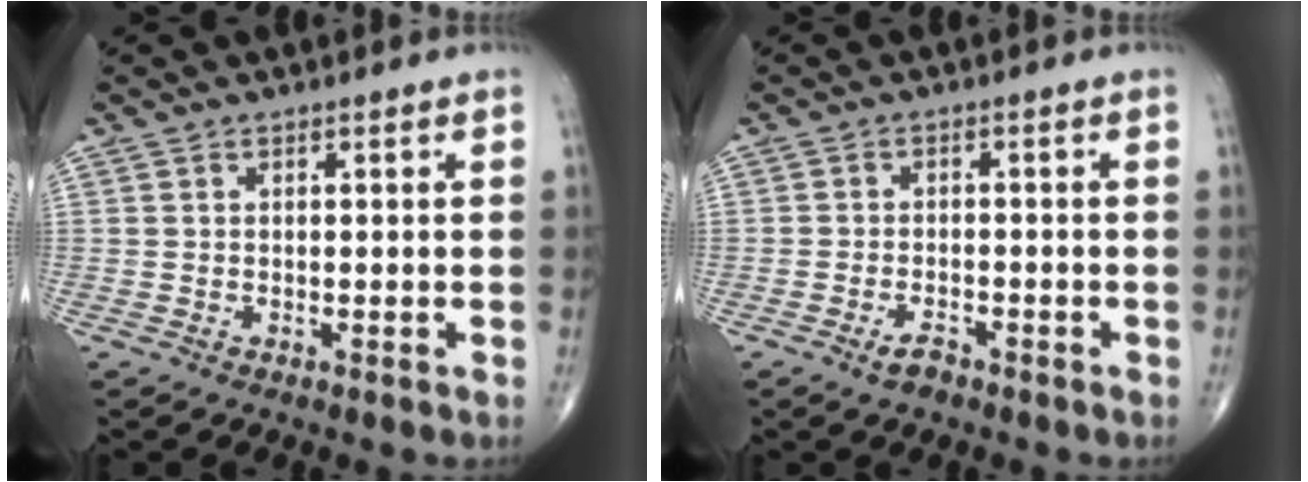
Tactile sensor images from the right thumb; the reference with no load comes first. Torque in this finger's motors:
{"motor_torque": [-0.11, -0.06, -0.34, -0.15, 0.01]}